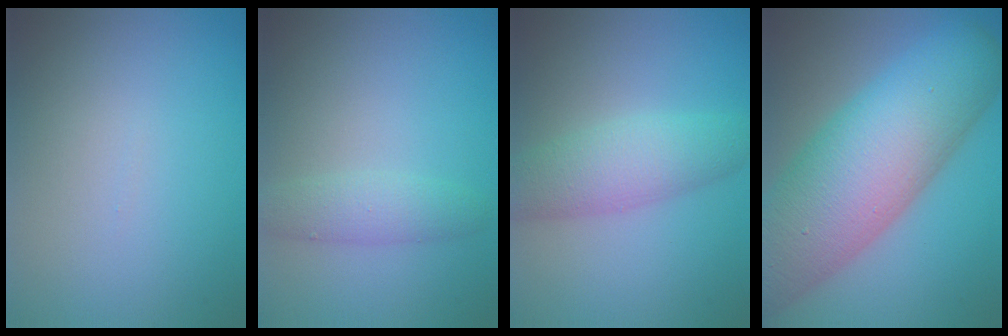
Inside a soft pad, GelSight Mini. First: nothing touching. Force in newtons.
{"total": 2.4, "press": 2.4, "slide": 0.2}
{"total": 4.4, "press": 4.4, "slide": 0.1}
{"total": 14.2, "press": 14.2, "slide": 0.5}